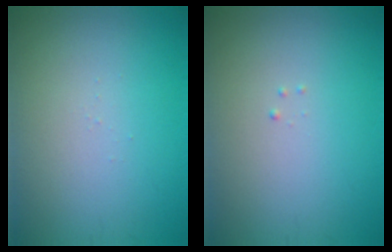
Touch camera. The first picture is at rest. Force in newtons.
{"total": 0.0}